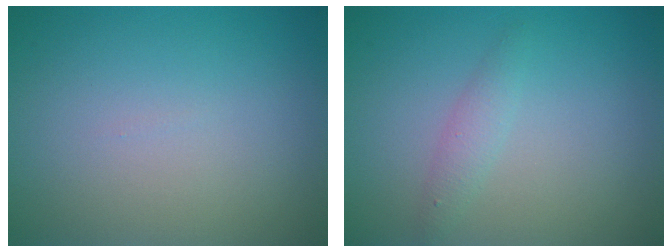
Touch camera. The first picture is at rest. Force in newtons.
{"total": 1.4, "press": 1.4, "slide": 0.0}